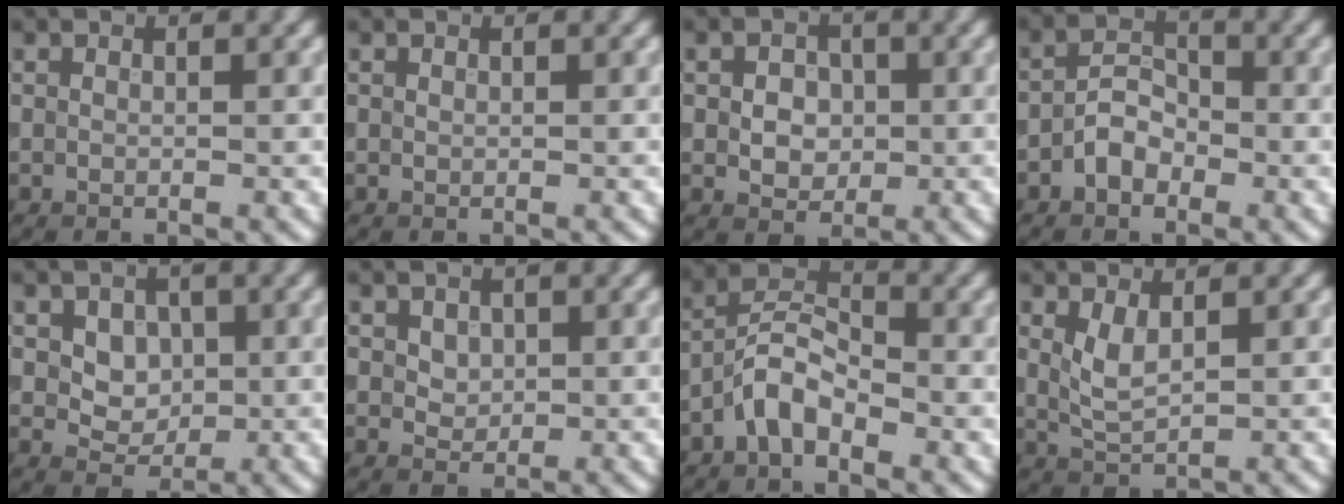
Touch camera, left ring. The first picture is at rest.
{"total": 0.0}
{"total": 3.0, "force": [0.1, 2.4, 1.9], "torque": [-0.031, -0.001, -0.003]}
{"total": 2.8, "force": [-1.4, 1.8, 1.7], "torque": [-0.025, 0.012, -0.028]}
{"total": 2.8, "force": [0.5, 2.2, 1.7], "torque": [-0.024, -0.004, 0.008]}
{"total": 1.4, "force": [0.5, 1.1, 0.7], "torque": [-0.012, -0.003, 0.009]}
{"total": 4.0, "force": [-2.2, 1.9, 2.7], "torque": [-0.049, 0.016, -0.051]}
{"total": 2.5, "force": [0.9, 1.1, 2.1], "torque": [-0.050, -0.002, 0.022]}